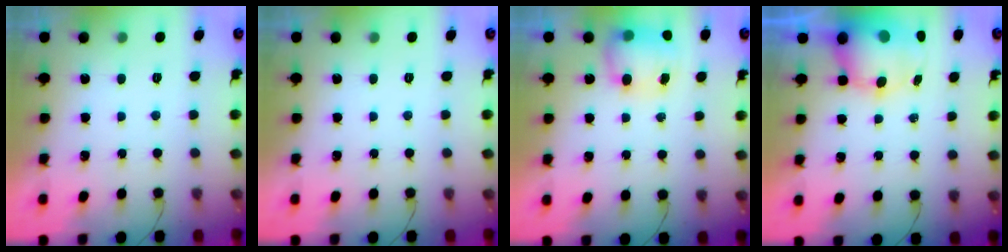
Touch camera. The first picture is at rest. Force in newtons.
{"total": 0.0}
{"total": 7.2, "press": 7.1, "slide": 1.5}
{"total": 8.0, "press": 7.8, "slide": 1.8}